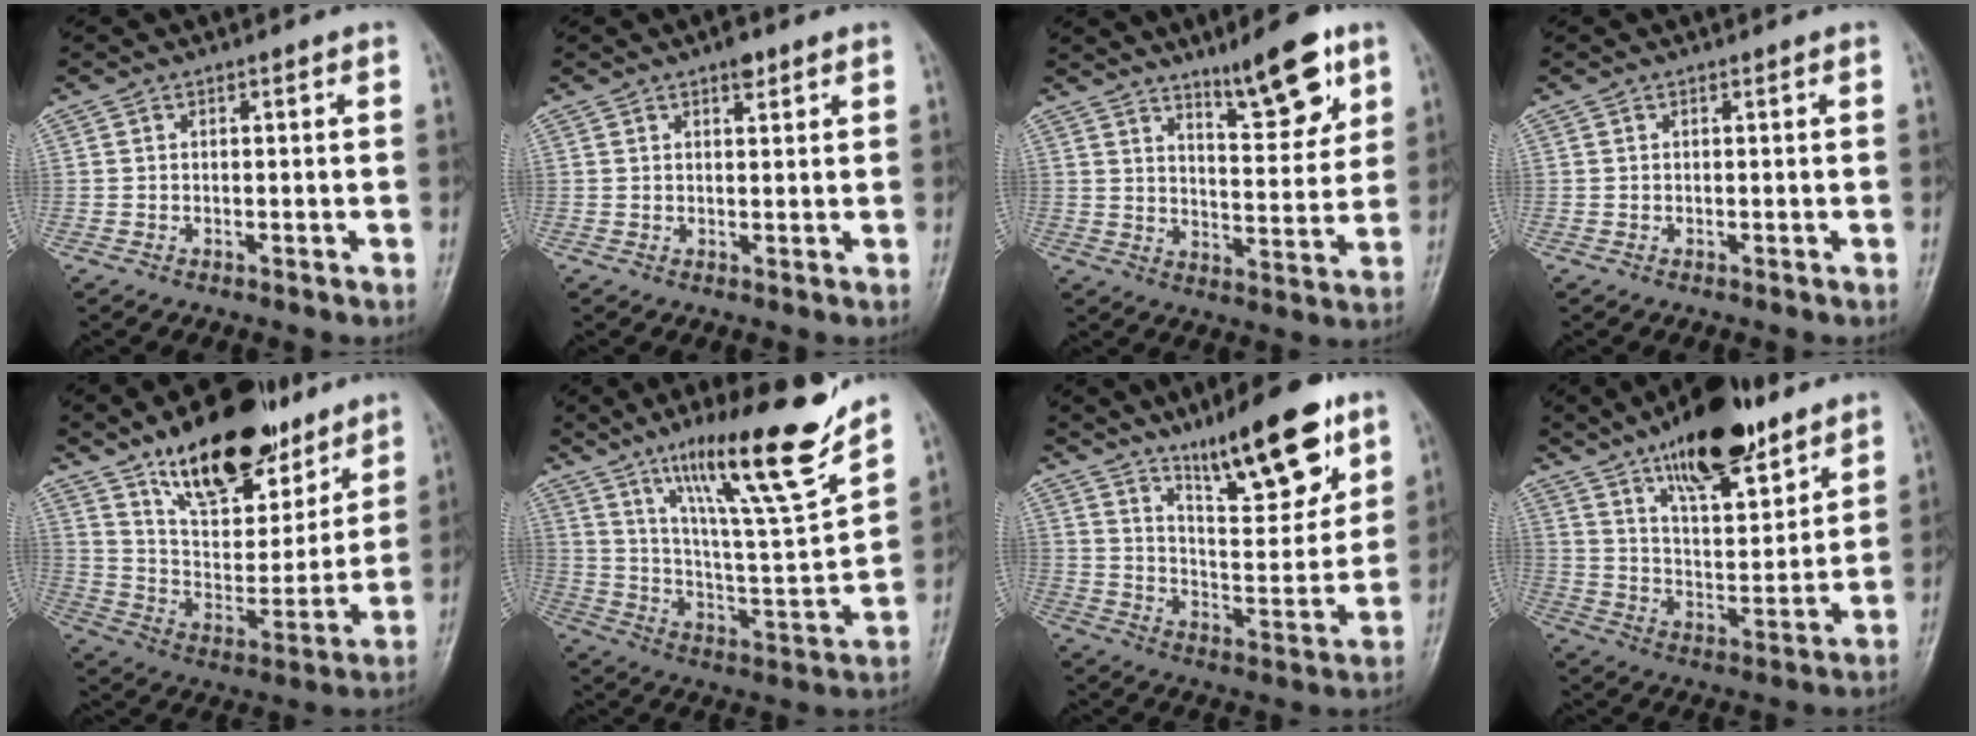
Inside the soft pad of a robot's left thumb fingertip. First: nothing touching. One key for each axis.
{"total": 2.6, "fx": 1.7, "fy": 1.0, "fz": 1.7, "tx": -0.018, "ty": -0.008, "tz": 0.024}
{"total": 11.8, "fx": 7.7, "fy": 3.2, "fz": 8.4, "tx": -0.102, "ty": -0.051, "tz": 0.121}
{"total": 0.0}
{"total": 23.0, "fx": 15.6, "fy": 10.3, "fz": 13.3, "tx": -0.157, "ty": -0.076, "tz": 0.262}
{"total": 22.2, "fx": 15.2, "fy": 2.3, "fz": 16.0, "tx": -0.231, "ty": -0.075, "tz": 0.257}
{"total": 18.0, "fx": 11.9, "fy": 5.0, "fz": 12.6, "tx": -0.159, "ty": -0.071, "tz": 0.199}
{"total": 19.1, "fx": 12.9, "fy": 6.7, "fz": 12.4, "tx": -0.161, "ty": -0.069, "tz": 0.217}